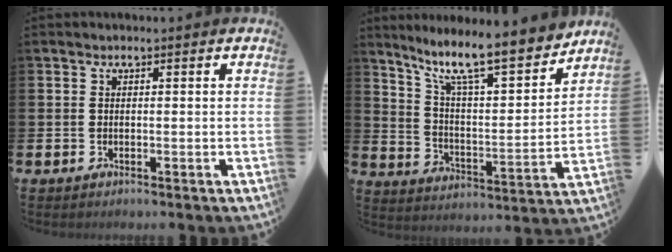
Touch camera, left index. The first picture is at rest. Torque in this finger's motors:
{"motor_torque": [0.36, -0.38, 1.03, 0.21]}